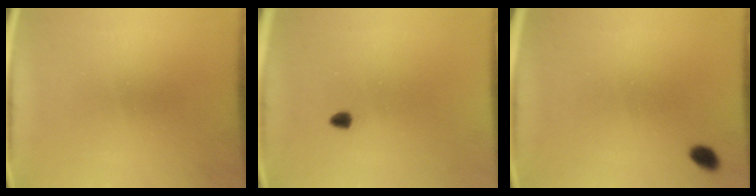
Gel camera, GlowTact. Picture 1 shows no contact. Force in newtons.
{"total": 0.9}
{"total": 1.9}